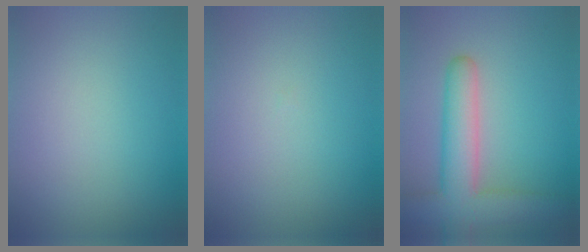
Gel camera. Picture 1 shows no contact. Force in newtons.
{"total": 0.0}
{"total": 6.8, "press": 6.7, "slide": 0.6}